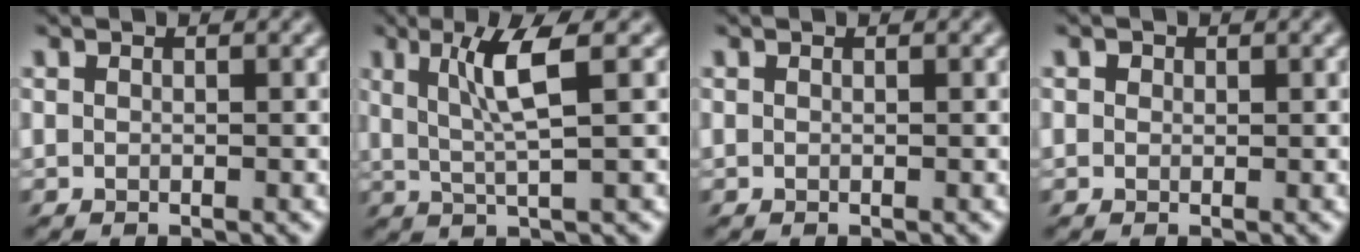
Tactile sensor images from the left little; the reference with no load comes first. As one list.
[{"total": 4.0, "force": [1.3, -0.6, 3.7], "torque": [-0.068, -0.004, 0.026]}, {"total": 0.0}, {"total": 1.6, "force": [0.5, 1.3, 0.8], "torque": [-0.031, 0.017, 0.012]}]